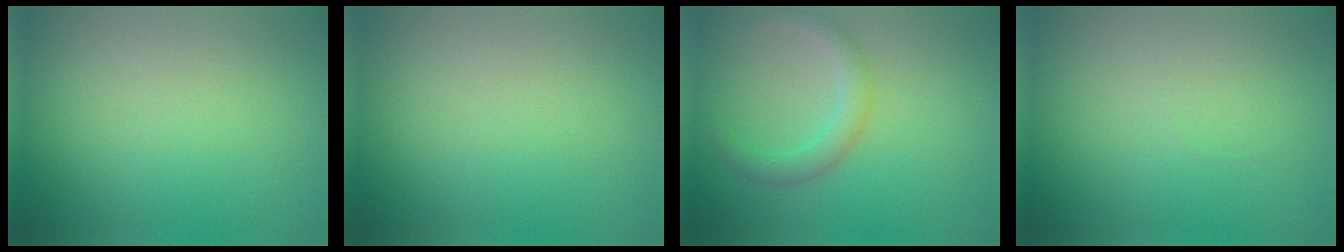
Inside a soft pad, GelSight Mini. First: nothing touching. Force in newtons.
{"total": 0.0}
{"total": 2.5, "press": 2.5, "slide": 0.1}
{"total": 0.0}